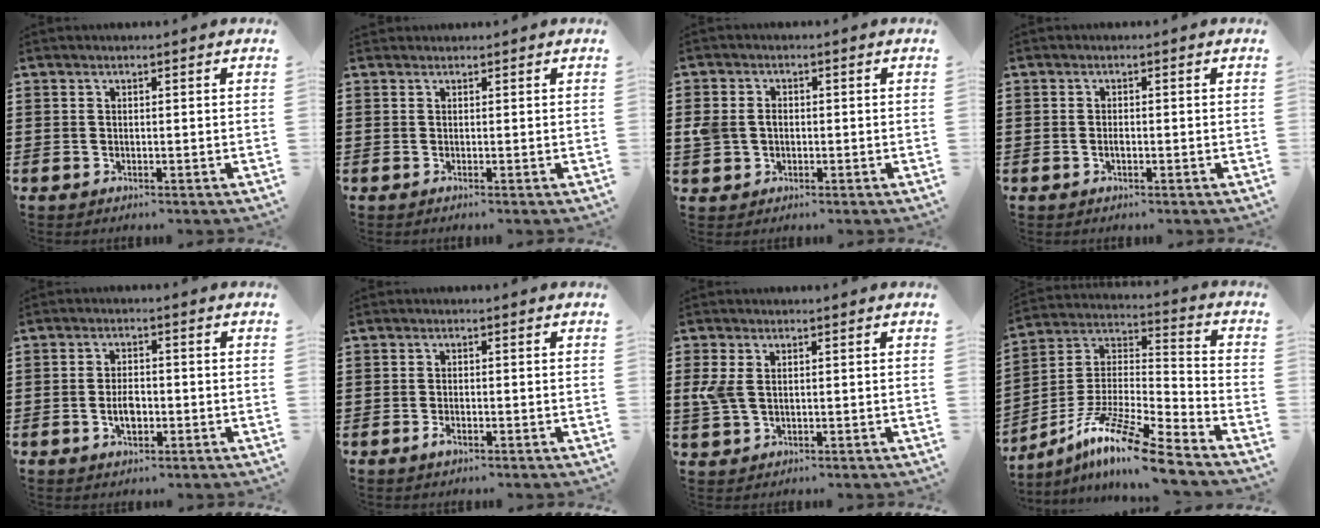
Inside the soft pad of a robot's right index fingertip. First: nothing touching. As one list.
[{"total": 0.0}, {"total": 3.1, "force": [-0.1, 2.5, 1.7], "torque": [-0.055, 0.004, -0.008]}, {"total": 0.9, "force": [-0.3, 0.3, 0.8], "torque": [-0.016, -0.004, -0.005]}, {"total": 3.3, "force": [-0.9, 1.6, 2.8], "torque": [-0.052, 0.003, -0.015]}, {"total": 1.3, "force": [-0.8, 0.5, 0.9], "torque": [-0.025, -0.006, -0.017]}, {"total": 3.7, "force": [0.6, 2.1, 3.0], "torque": [-0.085, -0.001, 0.004]}, {"total": 12.0, "force": [-9.5, 0.5, 7.3], "torque": [-0.144, 0.007, -0.189]}]